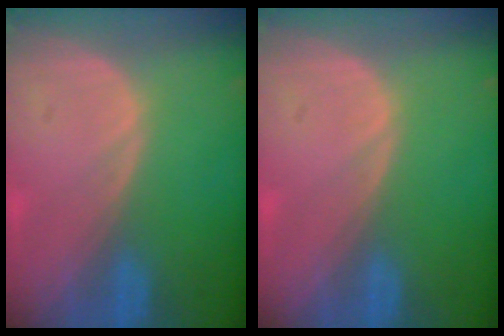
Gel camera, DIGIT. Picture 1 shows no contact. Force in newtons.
{"total": 0.0}